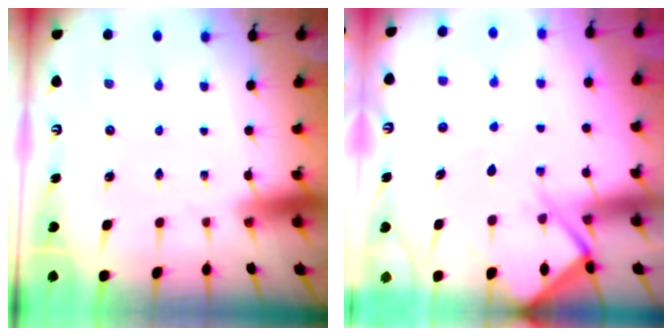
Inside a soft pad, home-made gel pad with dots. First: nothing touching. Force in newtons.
{"total": 8.7, "press": 8.6, "slide": 0.9}